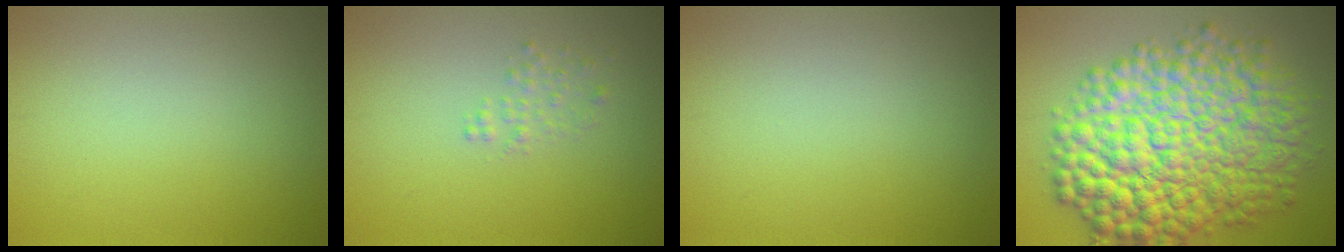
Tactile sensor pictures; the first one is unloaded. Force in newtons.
{"total": 1.1, "press": 1.1, "slide": 0.0}
{"total": 0.0}
{"total": 13.5, "press": 13.5, "slide": 0.1}